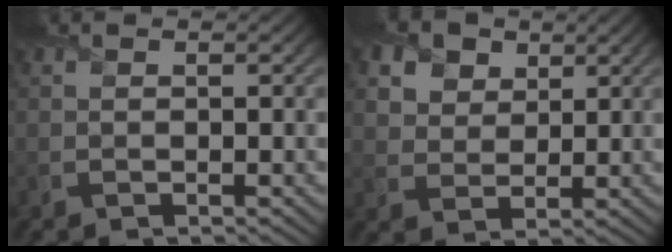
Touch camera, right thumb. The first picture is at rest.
{"total": 7.5, "force": [4.5, 4.9, 3.4], "torque": [-0.120, 0.002, 0.082]}